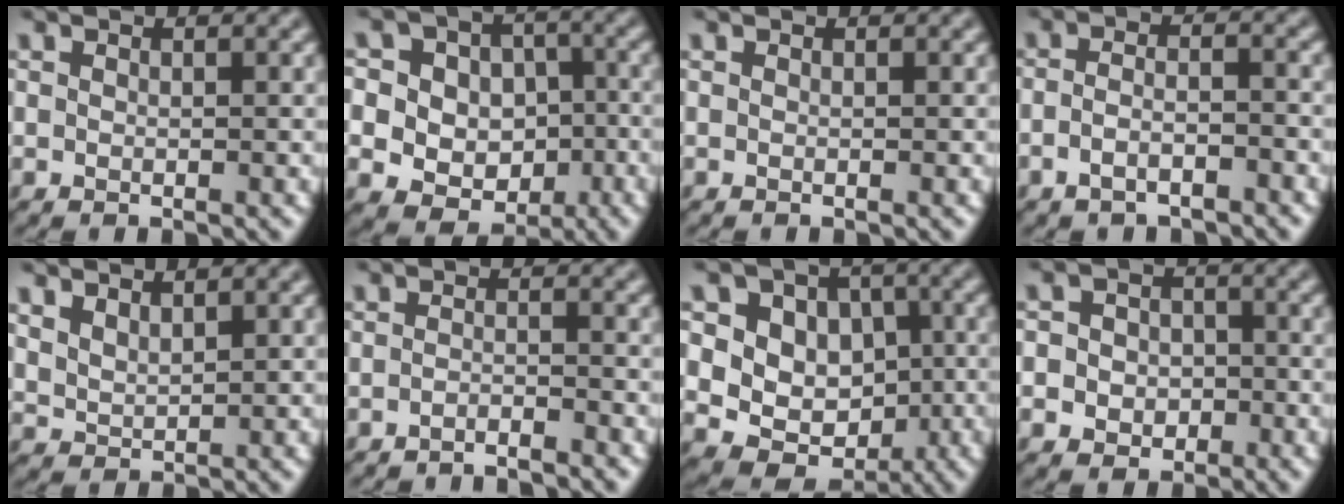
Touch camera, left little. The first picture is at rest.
{"total": 11.0, "force": [-0.6, 10.2, 4.1], "torque": [-0.102, 0.043, -0.027]}
{"total": 0.0}
{"total": 2.7, "force": [-1.8, 0.8, 1.9], "torque": [-0.037, 0.002, -0.040]}
{"total": 2.1, "force": [1.4, 0.9, 1.2], "torque": [-0.034, 0.003, 0.030]}
{"total": 1.6, "force": [-1.6, -0.4, 0.2], "torque": [-0.003, 0.007, -0.033]}
{"total": 9.9, "force": [0.7, 8.4, 5.2], "torque": [-0.096, 0.035, -0.013]}
{"total": 5.2, "force": [-1.1, 4.8, 1.6], "torque": [-0.018, 0.021, -0.045]}